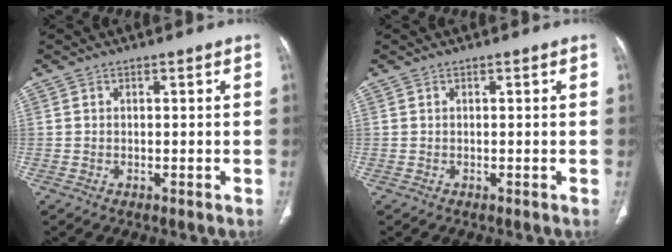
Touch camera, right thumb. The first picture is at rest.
{"total": 0.0}